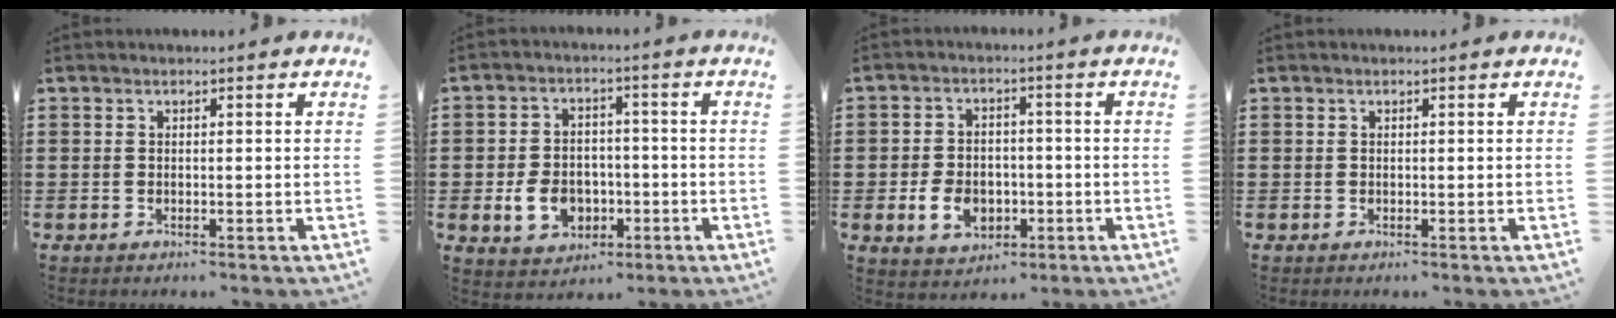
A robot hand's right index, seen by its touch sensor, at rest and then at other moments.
{"total": 6.9, "force": [-2.0, 5.2, 4.1], "torque": [-0.082, 0.006, -0.036]}
{"total": 6.0, "force": [-1.8, 4.3, 3.7], "torque": [-0.091, 0.002, -0.037]}
{"total": 0.0}